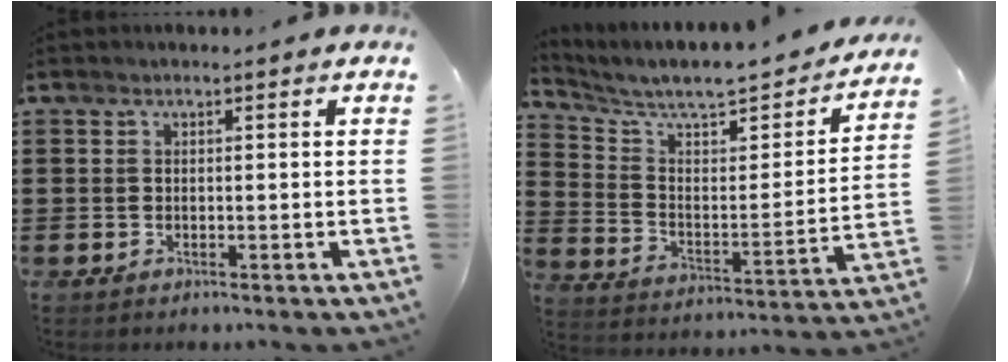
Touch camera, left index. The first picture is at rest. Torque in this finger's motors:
{"motor_torque": [2.14, 0.00, 0.16, 0.05]}